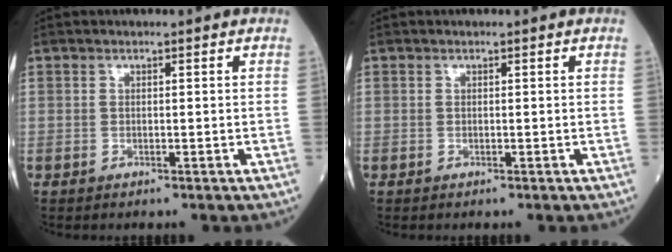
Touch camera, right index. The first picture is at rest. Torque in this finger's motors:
{"motor_torque": [0.00, 0.00, 0.00, 0.00]}